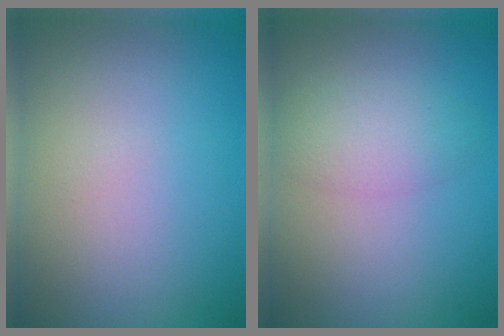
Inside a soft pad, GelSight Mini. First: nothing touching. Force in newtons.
{"total": 2.7, "press": 2.7, "slide": 0.1}